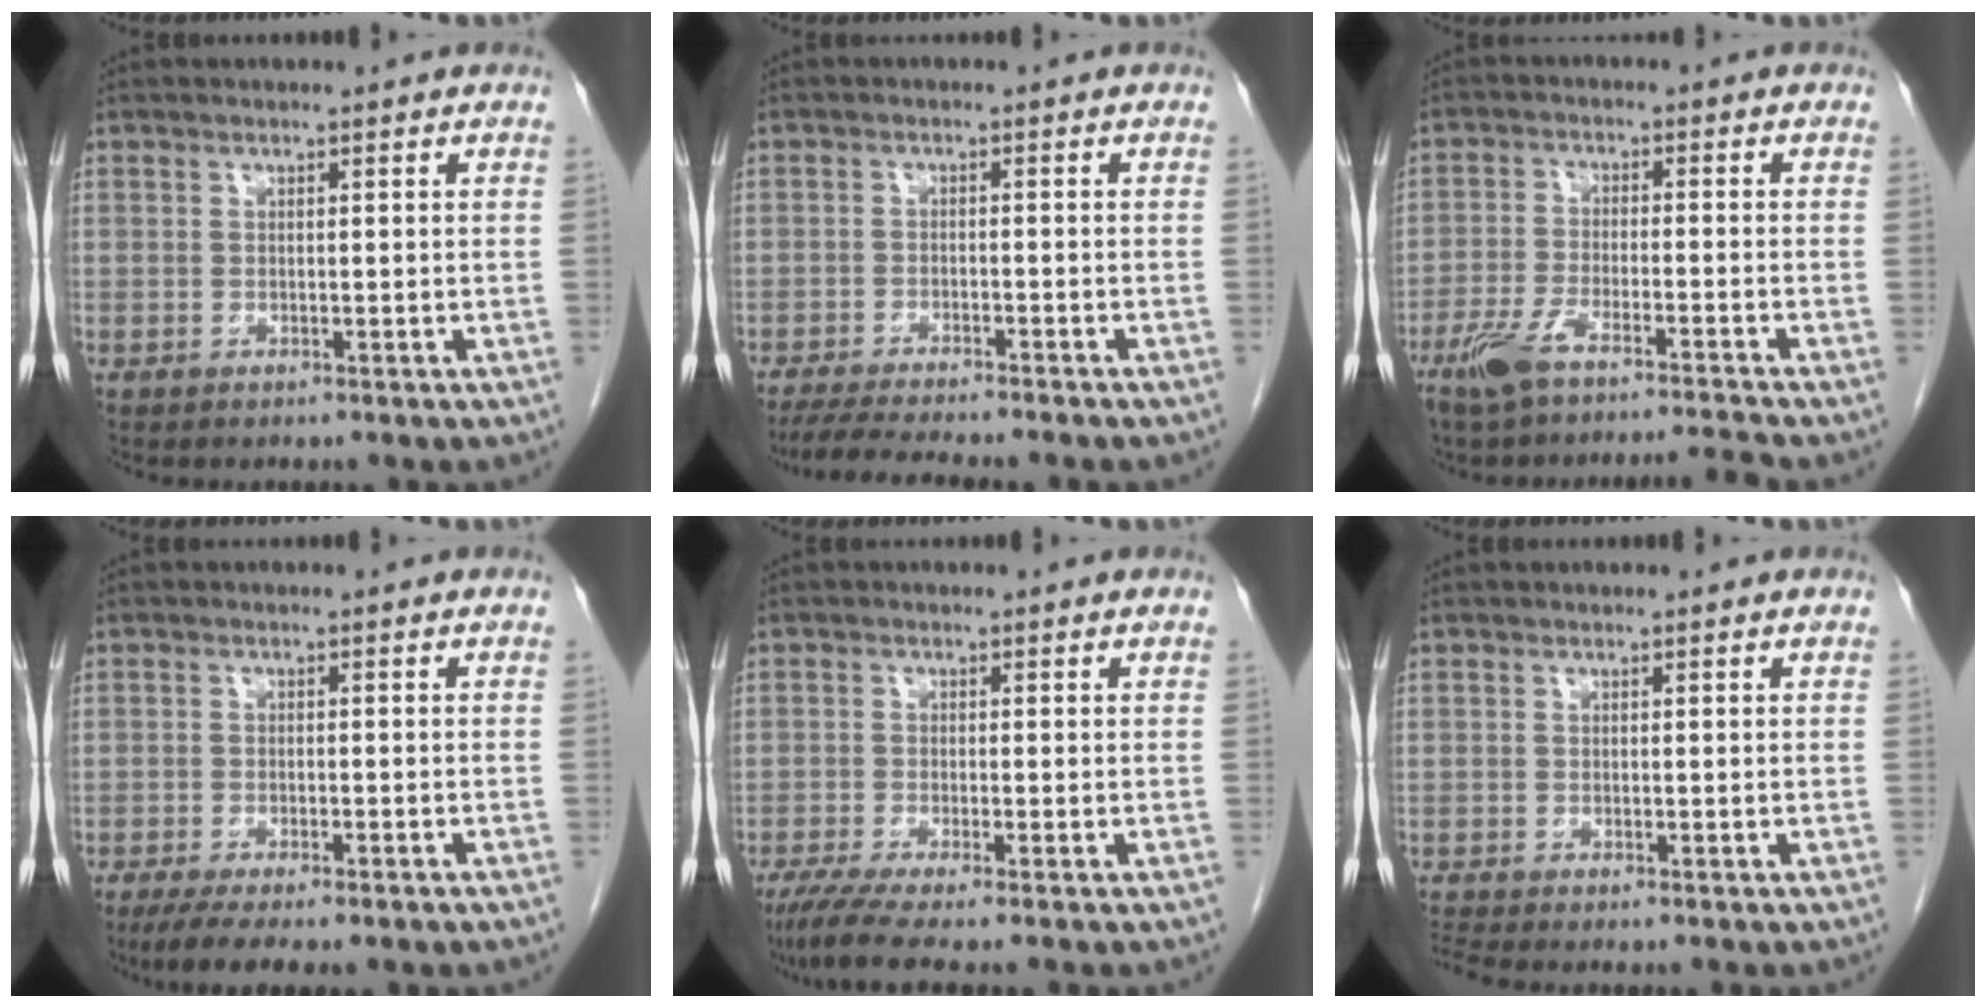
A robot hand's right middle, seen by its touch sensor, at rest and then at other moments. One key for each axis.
{"total": 9.0, "fx": -7.9, "fy": 0.4, "fz": 4.3, "tx": -0.062, "ty": -0.017, "tz": -0.122}
{"total": 8.0, "fx": -6.8, "fy": -0.9, "fz": 4.2, "tx": -0.077, "ty": -0.013, "tz": -0.121}
{"total": 8.1, "fx": -6.2, "fy": 1.6, "fz": 5.0, "tx": -0.071, "ty": -0.014, "tz": -0.090}
{"total": 5.4, "fx": -4.1, "fy": -0.3, "fz": 3.5, "tx": -0.058, "ty": -0.016, "tz": -0.073}
{"total": 1.3, "fx": -1.2, "fy": -0.5, "fz": 0.3, "tx": -0.018, "ty": -0.008, "tz": -0.025}